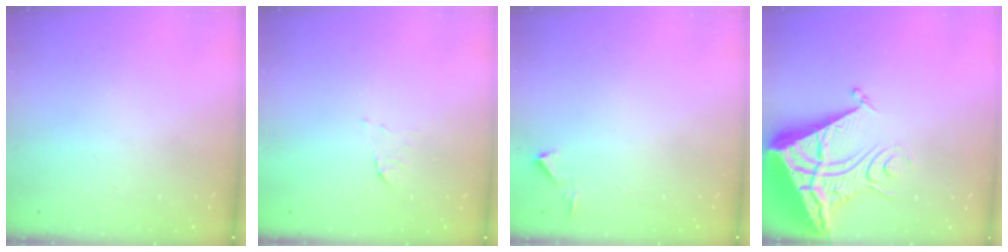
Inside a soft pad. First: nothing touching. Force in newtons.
{"total": 5.3, "press": 5.2, "slide": 0.5}
{"total": 2.8, "press": 2.8, "slide": 0.3}
{"total": 12.7, "press": 12.6, "slide": 1.2}